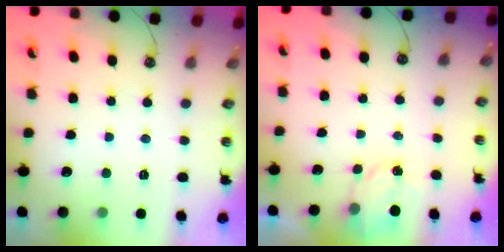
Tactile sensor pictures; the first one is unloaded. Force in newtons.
{"total": 2.6, "press": 2.6, "slide": 0.3}